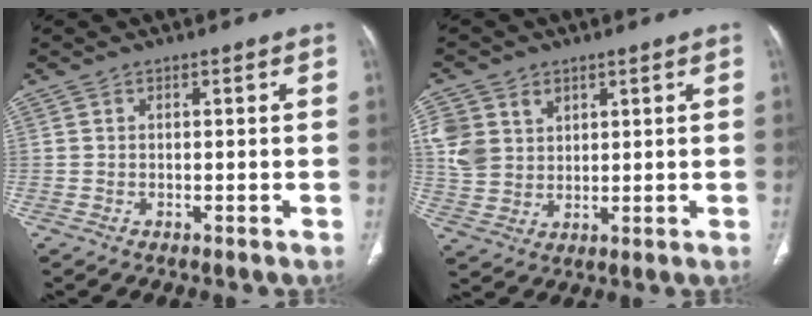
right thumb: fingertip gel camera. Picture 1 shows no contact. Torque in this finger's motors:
{"motor_torque": [0.12, 0.01, 0.56, 0.92, 0.06]}